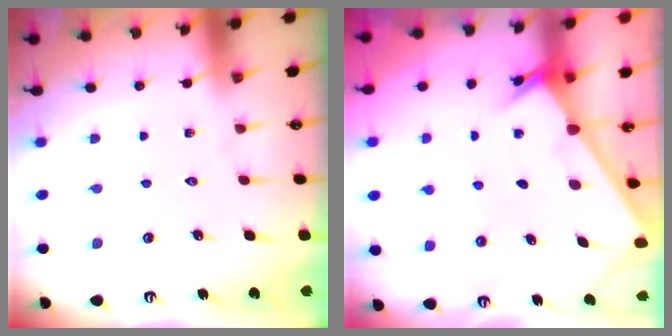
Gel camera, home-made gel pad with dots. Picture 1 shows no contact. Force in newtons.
{"total": 2.4, "press": 2.4, "slide": 0.2}